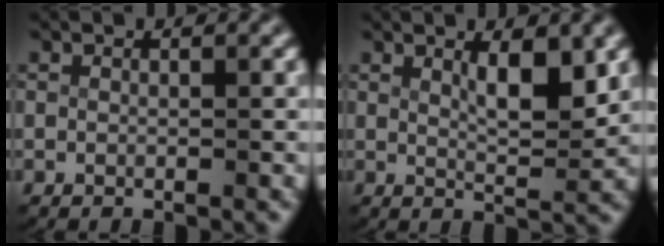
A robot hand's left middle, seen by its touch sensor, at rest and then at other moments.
{"total": 3.4, "force": [1.5, 0.7, 3.0], "torque": [-0.049, -0.019, 0.032]}